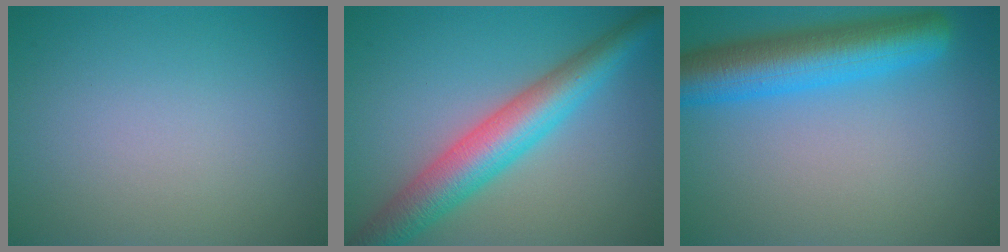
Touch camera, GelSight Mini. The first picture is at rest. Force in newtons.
{"total": 7.0, "press": 7.0, "slide": 0.0}
{"total": 7.6, "press": 7.6, "slide": 0.3}